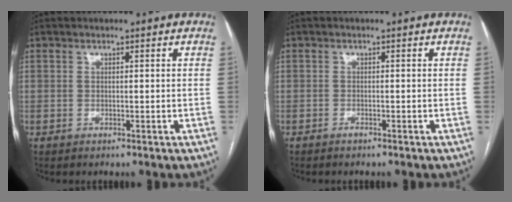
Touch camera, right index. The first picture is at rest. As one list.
[{"total": 0.6, "force": [-0.6, 0.0, 0.3], "torque": [-0.010, -0.001, -0.008]}]